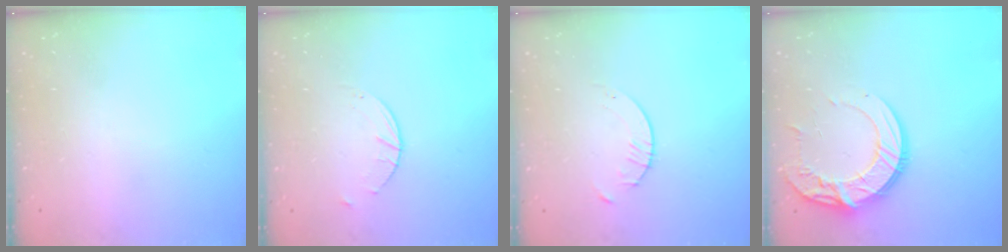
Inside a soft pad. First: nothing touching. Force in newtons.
{"total": 2.6, "press": 2.6, "slide": 0.4}
{"total": 2.1, "press": 2.1, "slide": 0.3}
{"total": 13.6, "press": 13.5, "slide": 1.2}